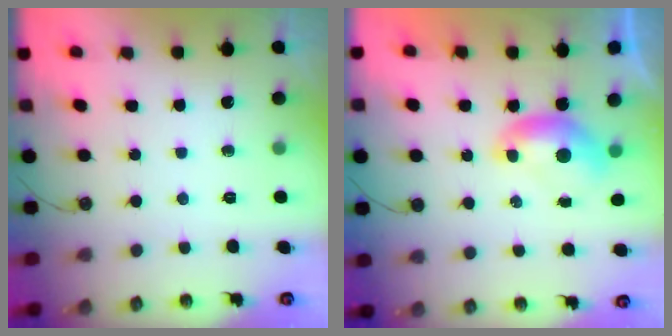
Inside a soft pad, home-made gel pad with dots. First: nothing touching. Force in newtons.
{"total": 0.0}